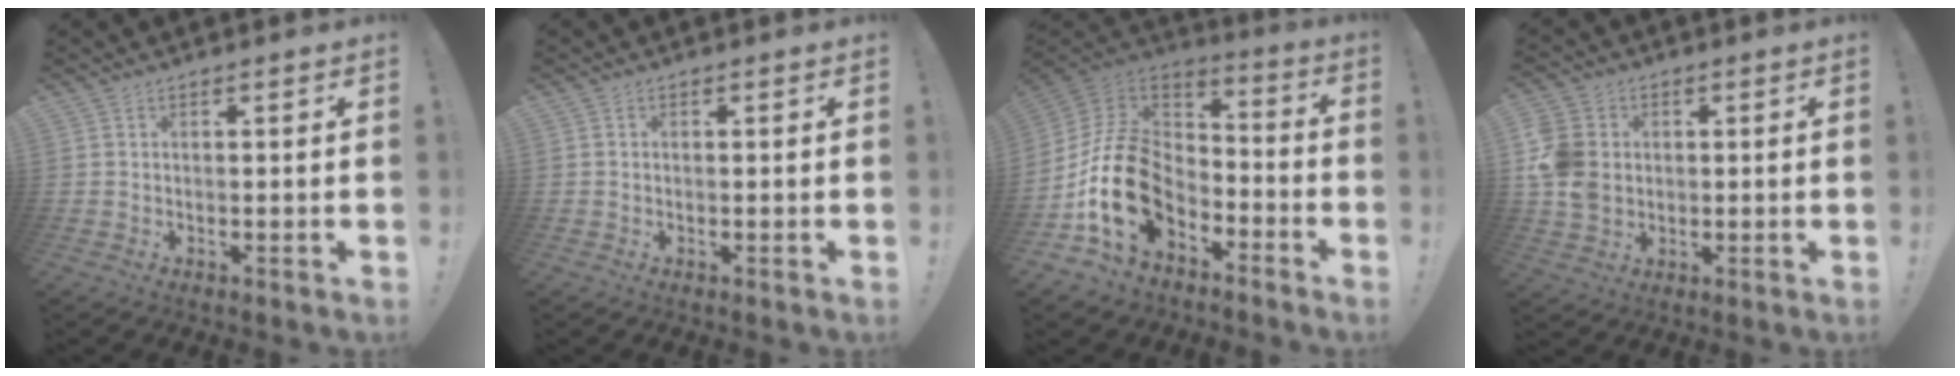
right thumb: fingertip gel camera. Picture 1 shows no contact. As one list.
[{"total": 0.0}, {"total": 20.6, "force": [-6.7, 13.9, 13.7], "torque": [-0.281, 0.041, -0.105]}, {"total": 10.8, "force": [0.4, 9.3, 5.6], "torque": [-0.125, 0.005, 0.009]}]